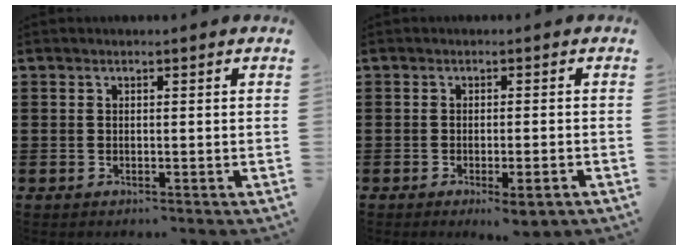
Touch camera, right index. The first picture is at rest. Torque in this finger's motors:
{"motor_torque": [0.38, -0.29, 0.02, 0.00]}